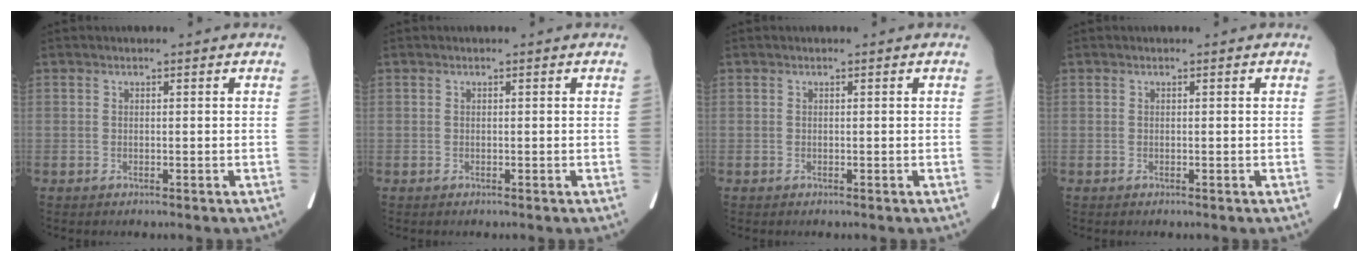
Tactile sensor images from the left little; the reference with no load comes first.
{"total": 0.0}
{"total": 0.0}
{"total": 0.0}